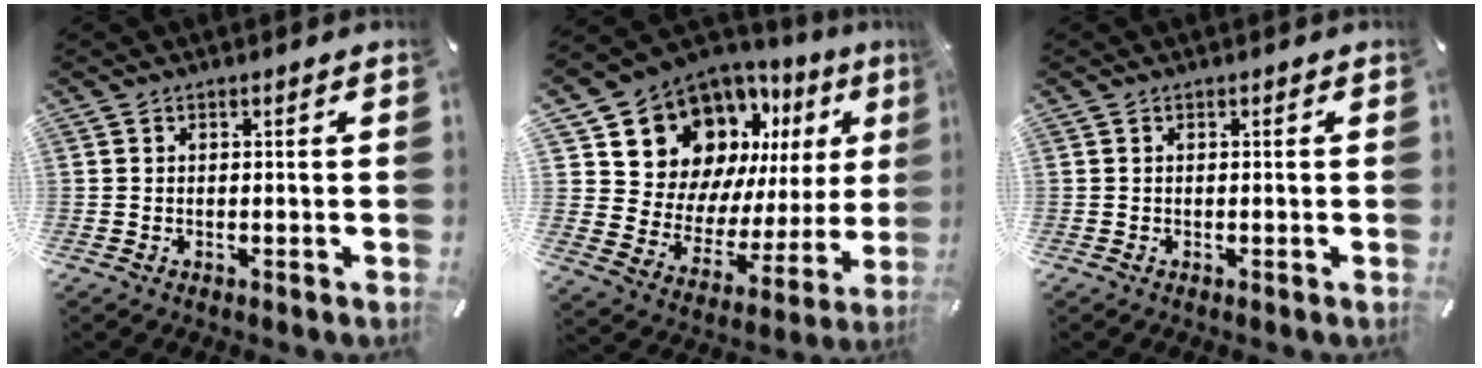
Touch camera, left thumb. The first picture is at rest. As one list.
[{"total": 16.3, "force": [11.1, 10.8, 5.0], "torque": [-0.090, -0.100, 0.213]}, {"total": 0.0}]